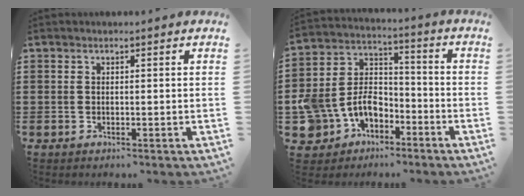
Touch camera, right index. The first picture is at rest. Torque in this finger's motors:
{"motor_torque": [1.19, -0.95, 0.38, 0.14]}